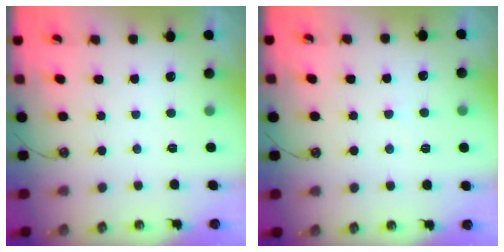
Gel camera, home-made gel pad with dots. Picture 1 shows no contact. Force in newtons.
{"total": 5.4, "press": 5.4, "slide": 0.4}